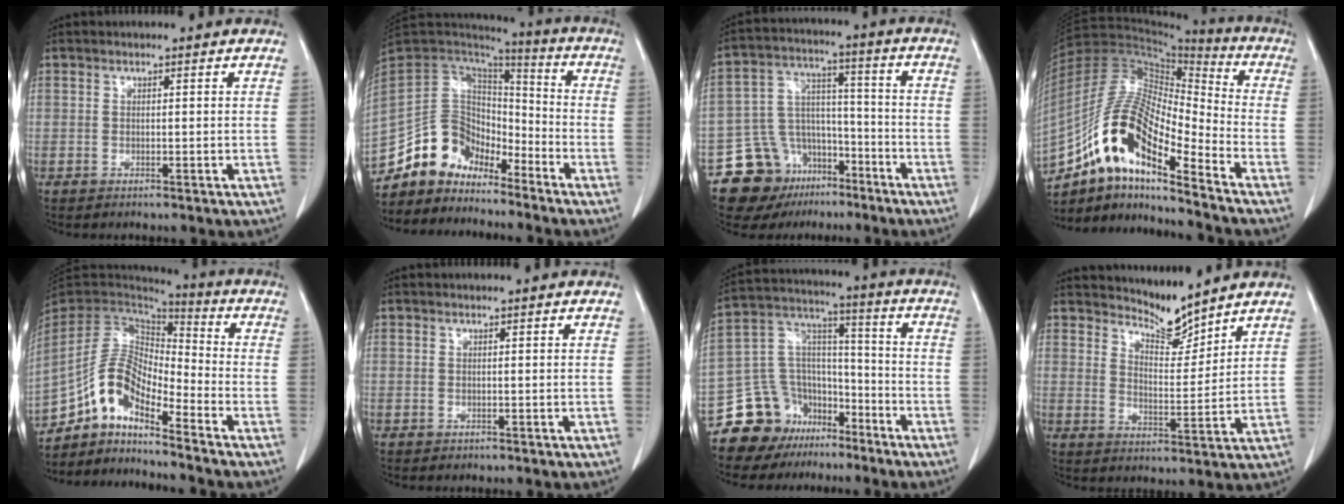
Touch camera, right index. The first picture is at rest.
{"total": 11.9, "force": [-9.9, 6.3, 1.7], "torque": [-0.025, 0.073, -0.184]}
{"total": 13.7, "force": [-9.2, 9.3, 3.9], "torque": [-0.068, 0.065, -0.147]}
{"total": 16.4, "force": [-10.4, 3.8, 12.1], "torque": [-0.238, 0.027, -0.183]}
{"total": 11.6, "force": [-8.7, 3.5, 6.9], "torque": [-0.138, 0.035, -0.164]}
{"total": 0.0}
{"total": 13.7, "force": [-9.9, 9.3, 2.0], "torque": [-0.042, 0.092, -0.167]}
{"total": 5.6, "force": [5.6, 0.2, 0.5], "torque": [-0.009, -0.018, 0.105]}